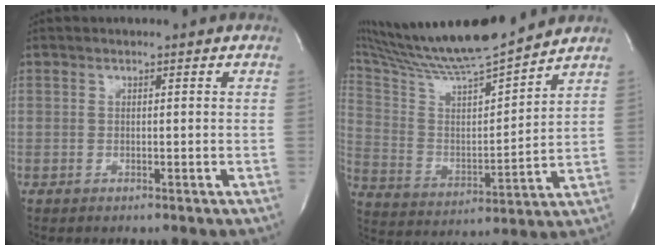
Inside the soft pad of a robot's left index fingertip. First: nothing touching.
{"total": 18.4, "force": [16.8, 0.5, 7.5], "torque": [-0.145, -0.003, 0.298]}